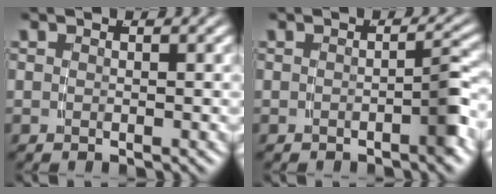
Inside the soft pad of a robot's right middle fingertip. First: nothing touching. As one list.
[{"total": 2.1, "force": [-1.1, 0.1, 1.8], "torque": [-0.021, 0.005, -0.021]}]